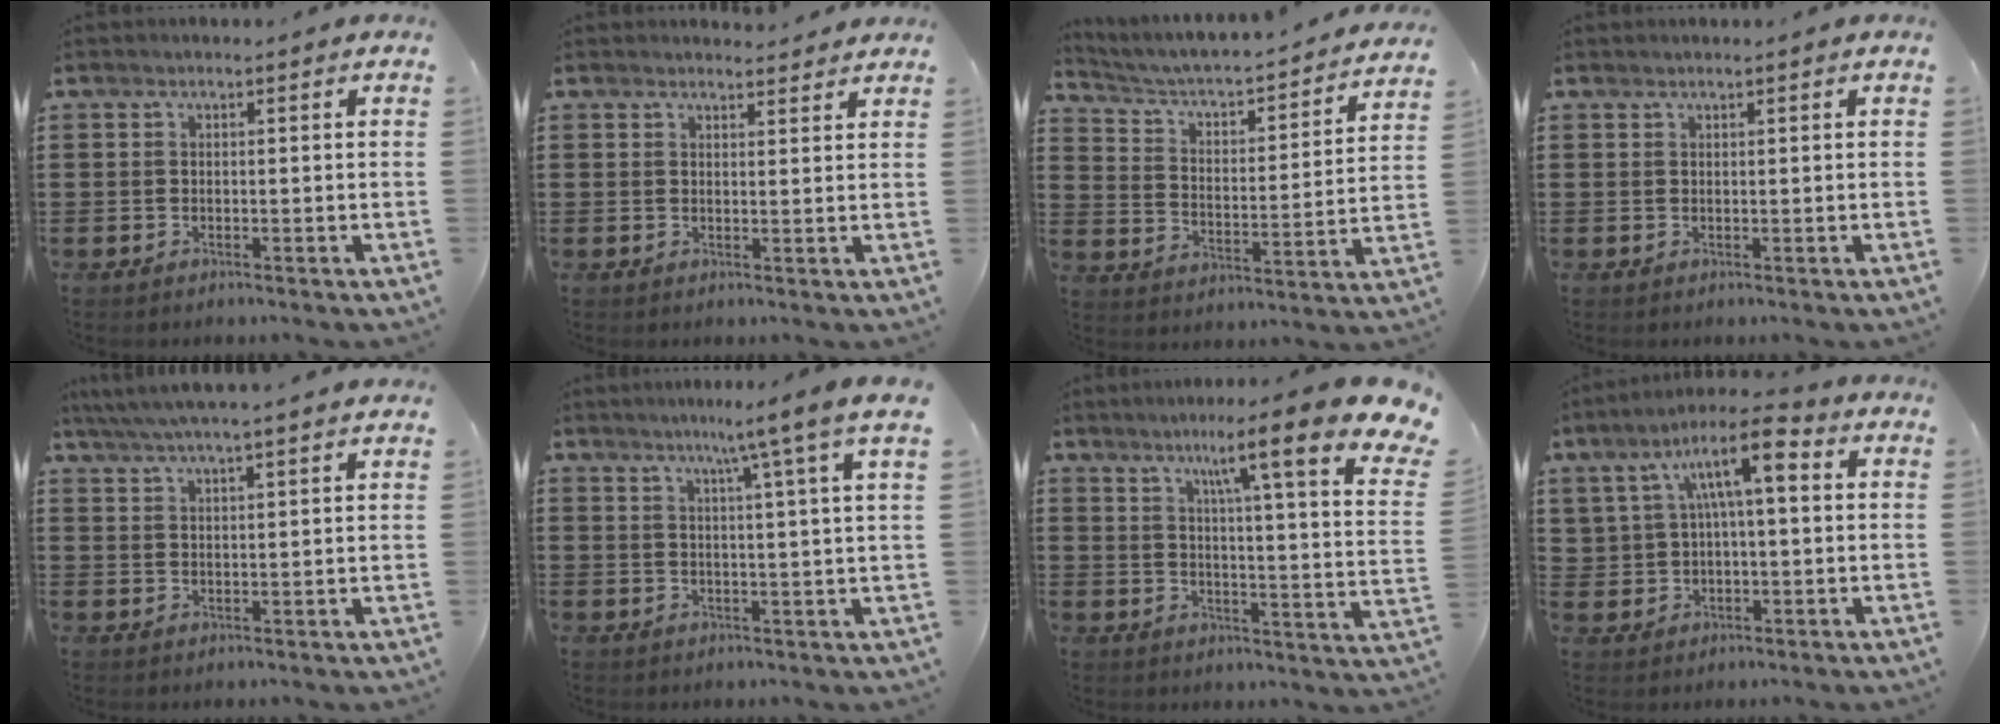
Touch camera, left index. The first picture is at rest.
{"total": 2.1, "force": [2.0, 0.3, 0.1], "torque": [-0.007, -0.001, 0.040]}
{"total": 3.1, "force": [2.9, 0.5, 1.2], "torque": [-0.043, -0.034, 0.035]}
{"total": 0.6, "force": [0.5, -0.1, 0.2], "torque": [-0.005, -0.003, 0.012]}
{"total": 4.3, "force": [3.9, -0.4, 1.7], "torque": [-0.045, -0.015, 0.070]}
{"total": 6.5, "force": [4.4, -1.6, 4.5], "torque": [-0.082, -0.021, 0.066]}
{"total": 12.4, "force": [8.1, 0.6, 9.4], "torque": [-0.157, -0.054, 0.115]}
{"total": 9.3, "force": [3.6, 3.7, 7.8], "torque": [-0.149, 0.004, 0.058]}